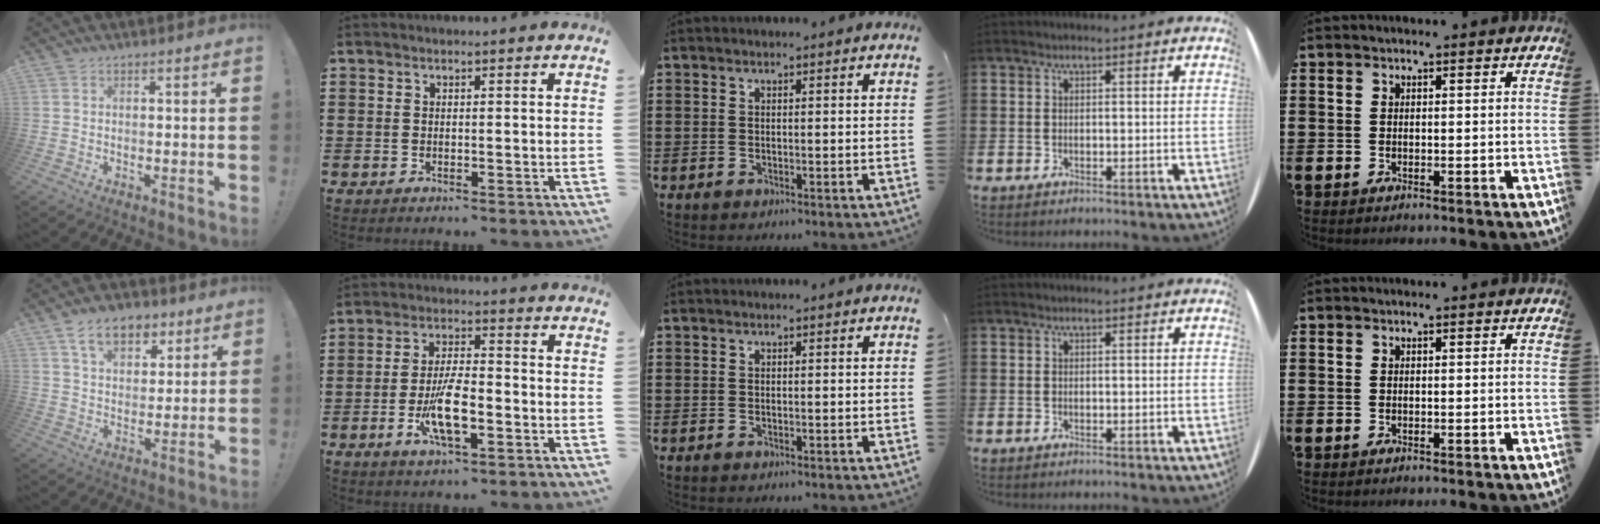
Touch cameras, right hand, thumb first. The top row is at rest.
{"thumb": {"total": 11.8, "force": [6.5, 7.4, 6.5], "torque": [-0.093, -0.021, 0.121]}, "index": {"total": 9.1, "force": [-3.0, 3.1, 8.0], "torque": [-0.169, -0.012, -0.056]}}